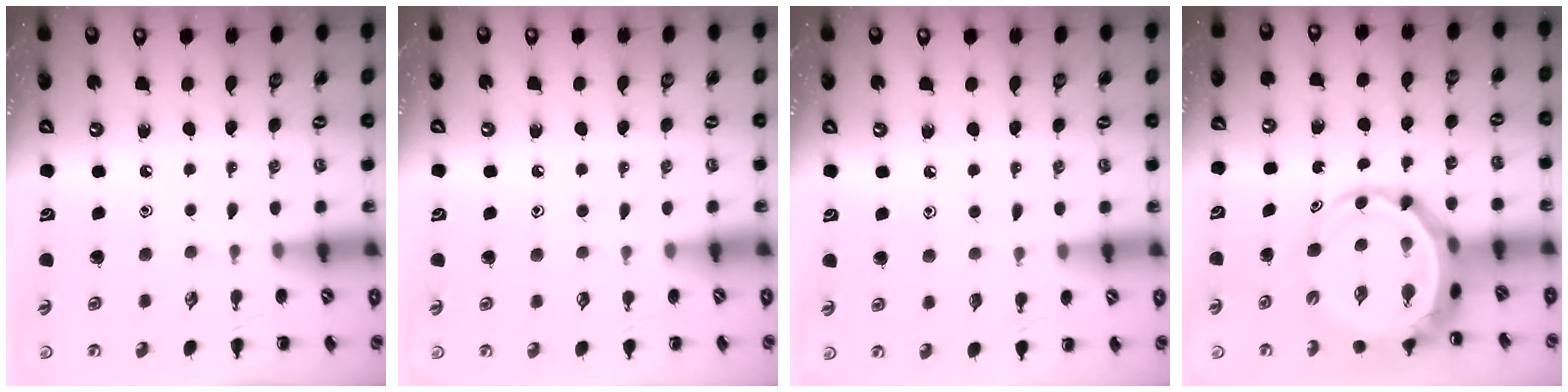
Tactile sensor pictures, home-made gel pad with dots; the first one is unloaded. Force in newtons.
{"total": 4.7, "press": 4.5, "slide": 1.4}
{"total": 5.6, "press": 5.4, "slide": 1.5}
{"total": 7.7, "press": 7.4, "slide": 2.1}